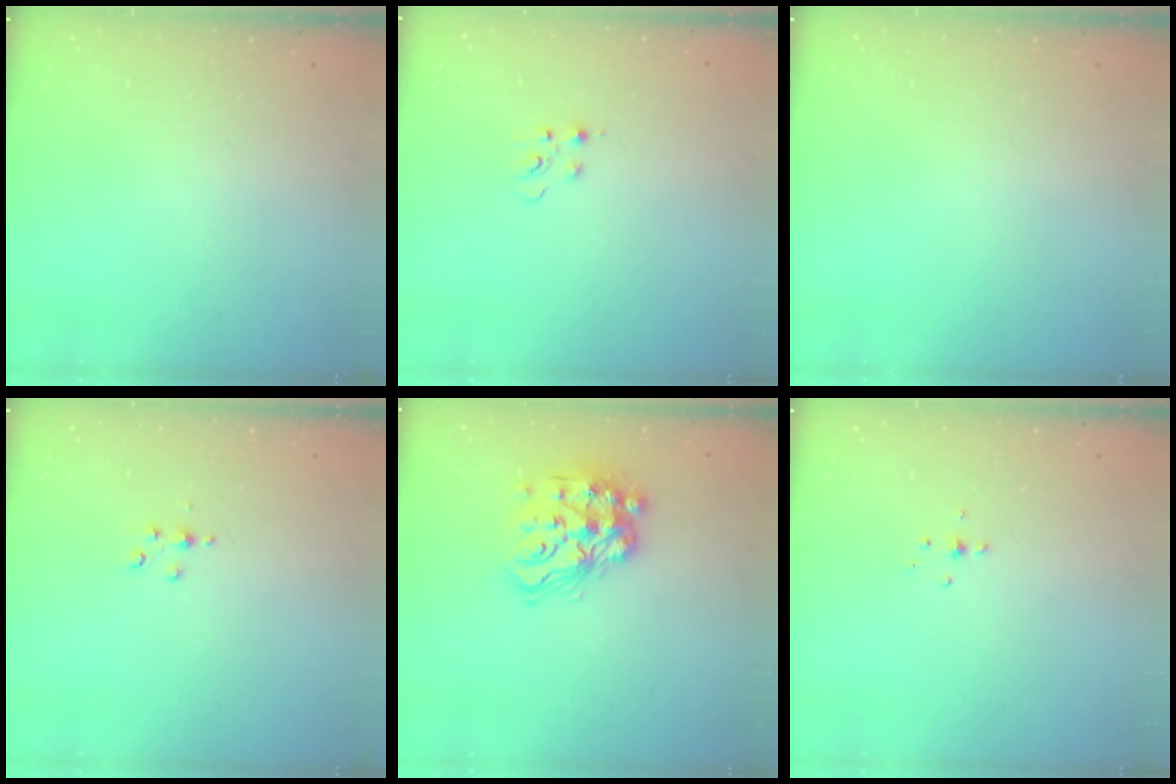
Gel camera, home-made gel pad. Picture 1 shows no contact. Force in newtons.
{"total": 4.1, "press": 4.1, "slide": 0.4}
{"total": 0.0}
{"total": 3.7, "press": 3.7, "slide": 0.4}
{"total": 16.6, "press": 16.5, "slide": 1.9}
{"total": 2.8, "press": 2.7, "slide": 0.7}